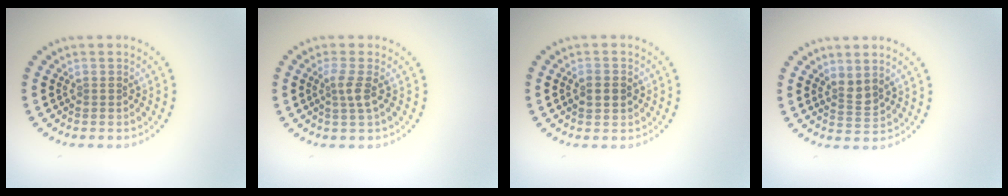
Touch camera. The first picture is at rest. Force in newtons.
{"total": 1.8, "press": 1.3, "slide": 1.1}
{"total": 2.3, "press": 2.3, "slide": 0.0}
{"total": 1.7, "press": 1.3, "slide": 1.2}